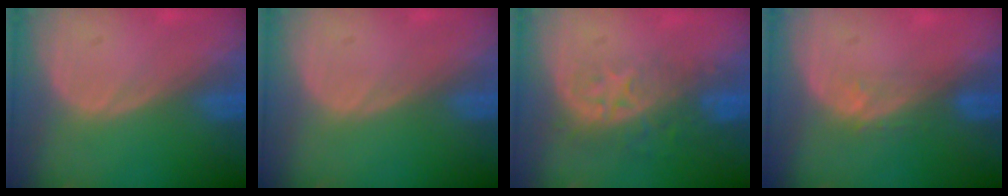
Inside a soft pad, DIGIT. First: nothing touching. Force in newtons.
{"total": 0.0}
{"total": 8.6, "press": 7.0, "slide": 4.9}
{"total": 2.8, "press": 2.1, "slide": 1.7}